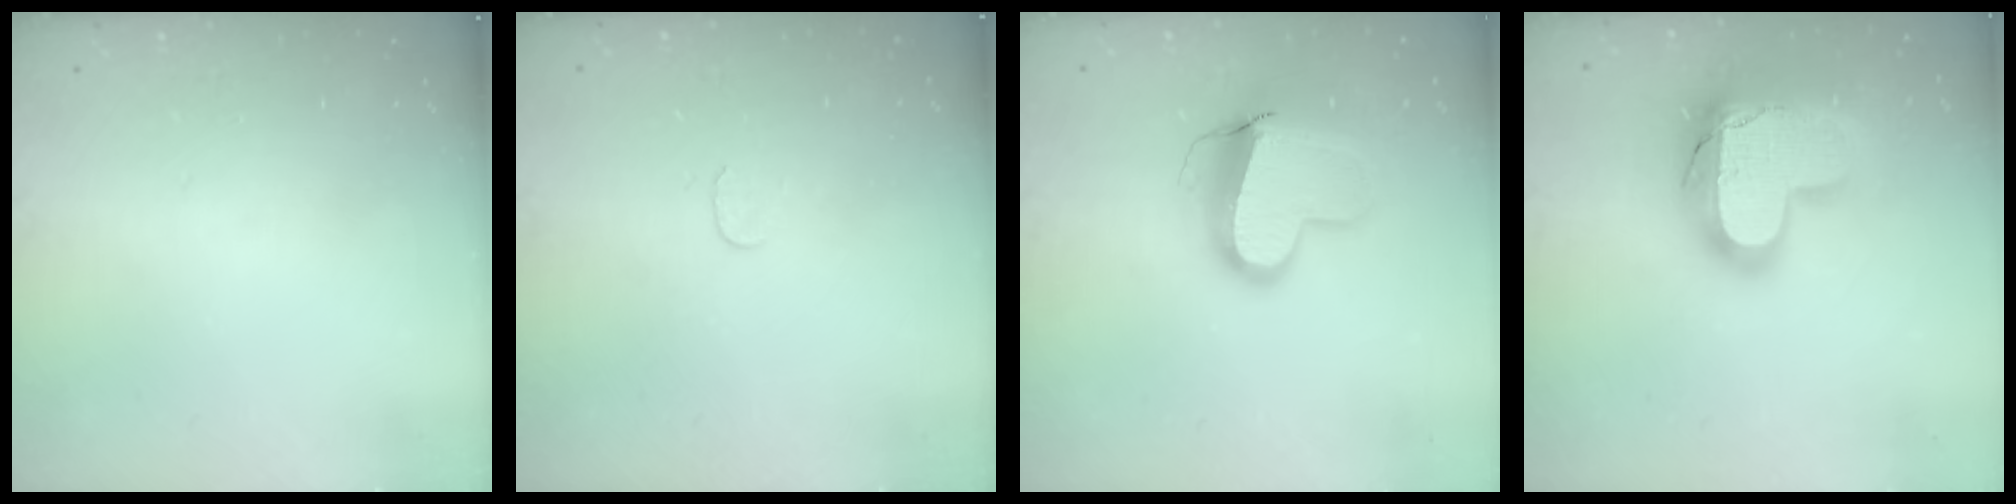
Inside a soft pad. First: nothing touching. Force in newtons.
{"total": 3.7, "press": 3.7, "slide": 0.4}
{"total": 13.1, "press": 13.0, "slide": 1.3}
{"total": 22.3, "press": 22.3, "slide": 1.5}